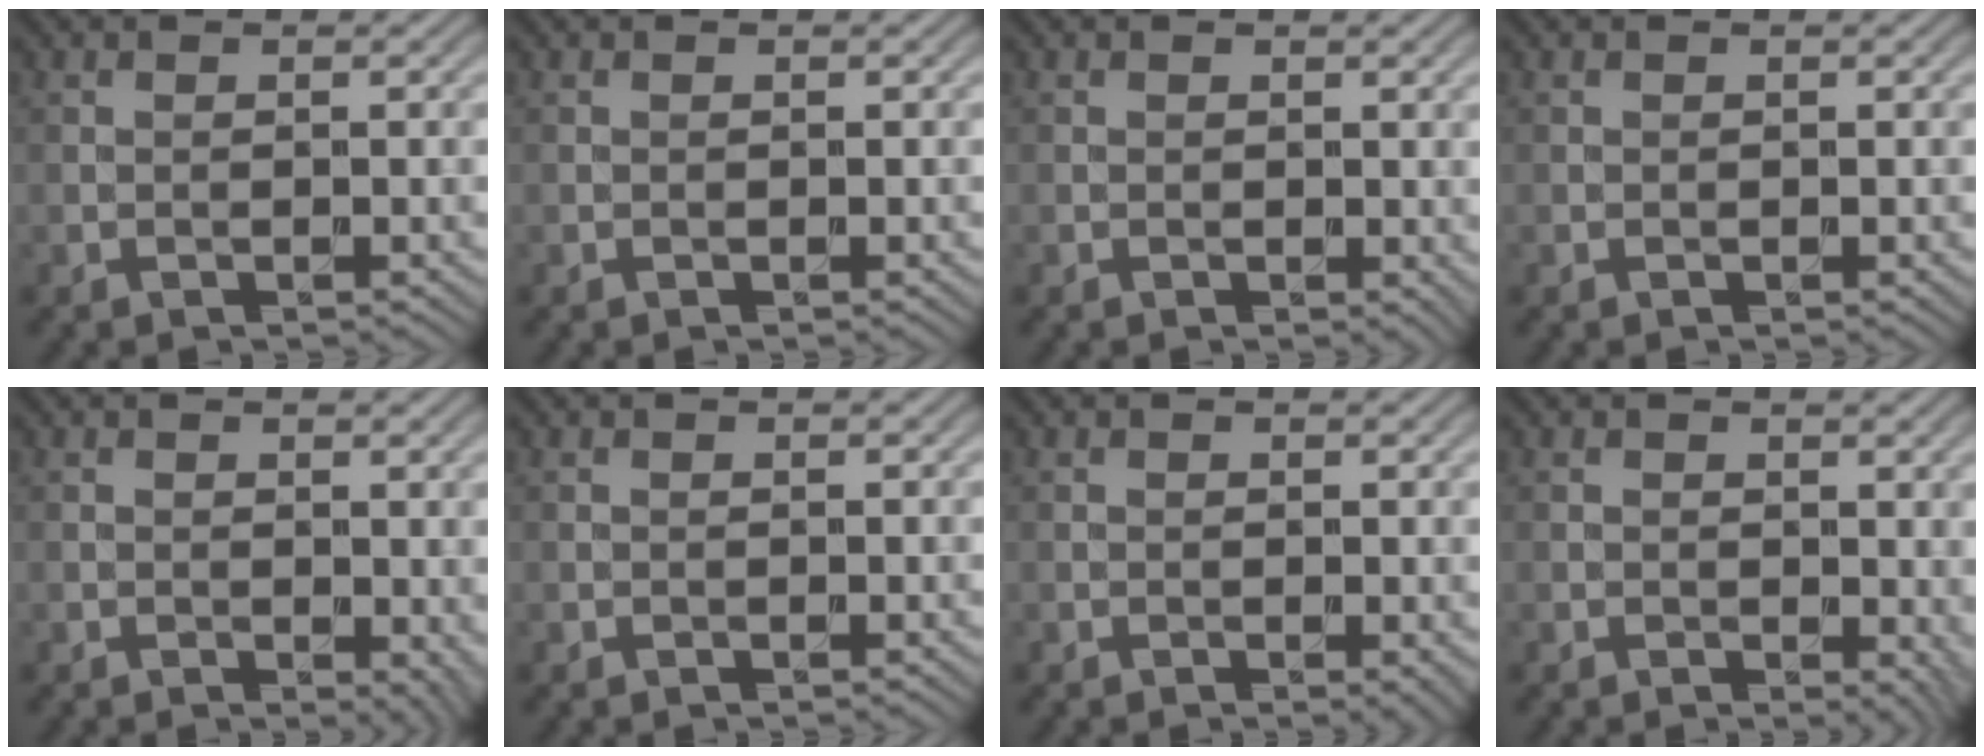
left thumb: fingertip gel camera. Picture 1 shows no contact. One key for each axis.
{"total": 0.0}
{"total": 1.0, "fx": 0.1, "fy": 0.6, "fz": 0.7, "tx": -0.005, "ty": -0.005, "tz": 0.003}
{"total": 0.0}
{"total": 2.4, "fx": -0.2, "fy": 1.4, "fz": 2.0, "tx": -0.022, "ty": -0.008, "tz": -0.001}
{"total": 0.0}
{"total": 1.2, "fx": -0.2, "fy": 0.5, "fz": 1.1, "tx": -0.013, "ty": -0.007, "tz": -0.003}
{"total": 2.6, "fx": 0.1, "fy": 1.5, "fz": 2.1, "tx": -0.023, "ty": -0.007, "tz": 0.003}